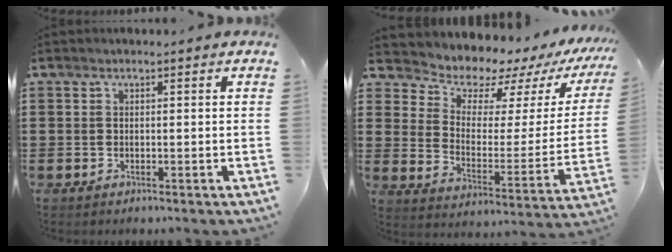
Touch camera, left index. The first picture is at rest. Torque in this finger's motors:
{"motor_torque": [2.02, -0.12, 0.45, 0.01]}